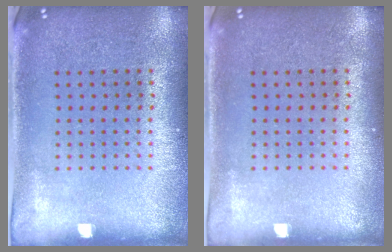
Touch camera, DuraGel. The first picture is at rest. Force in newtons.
{"total": 0.0}